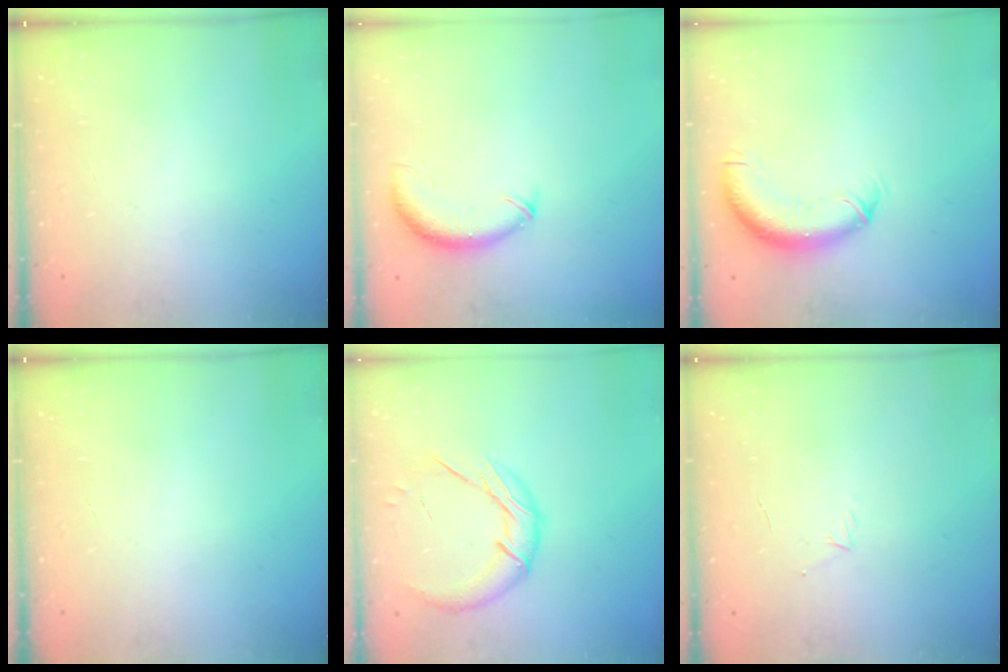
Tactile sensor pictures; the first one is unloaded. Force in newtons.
{"total": 8.7, "press": 8.6, "slide": 1.6}
{"total": 10.9, "press": 10.6, "slide": 2.3}
{"total": 0.0}
{"total": 13.0, "press": 12.9, "slide": 1.2}
{"total": 3.2, "press": 3.1, "slide": 0.8}